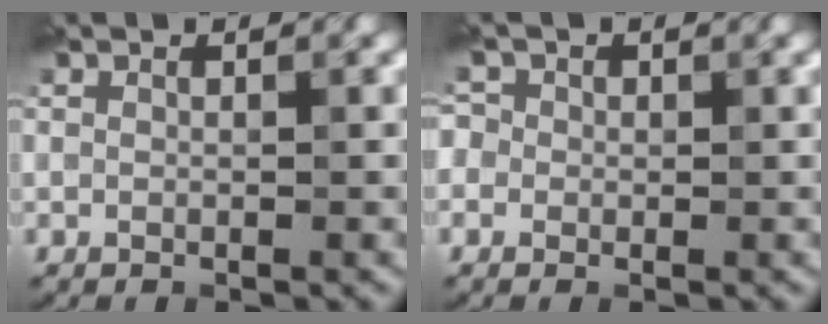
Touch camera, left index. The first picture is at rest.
{"total": 2.5, "force": [0.6, 2.3, 1.0], "torque": [0.002, 0.018, -0.022]}